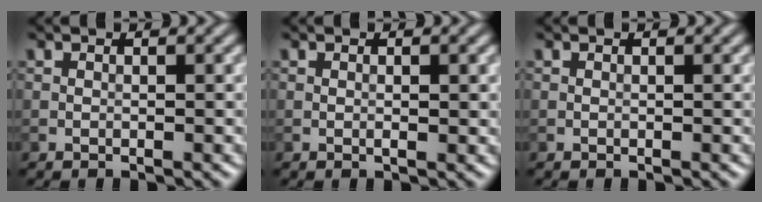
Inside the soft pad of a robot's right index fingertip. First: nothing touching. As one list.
[{"total": 0.7, "force": [0.1, 0.1, 0.7], "torque": [-0.012, -0.002, 0.003]}, {"total": 0.0}]